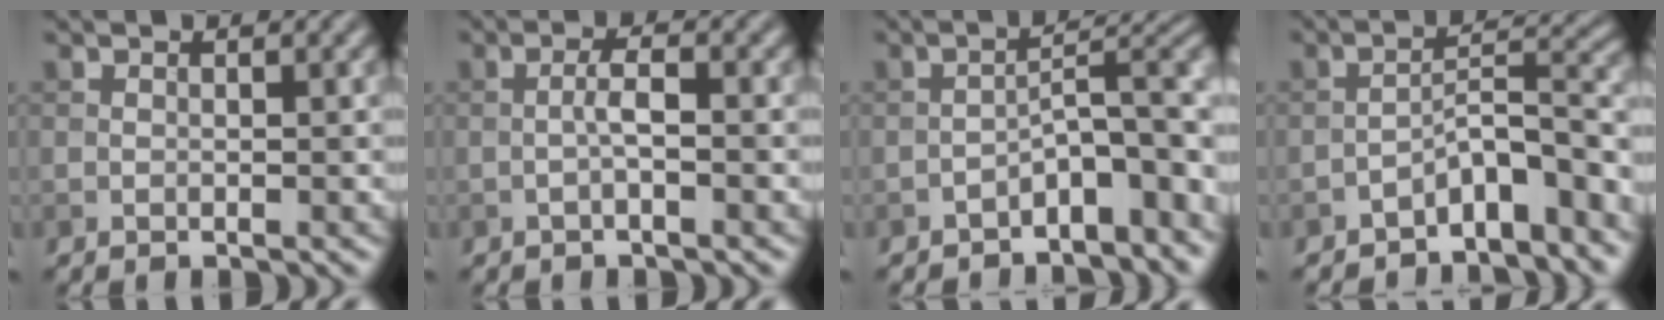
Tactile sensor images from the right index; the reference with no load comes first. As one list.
[{"total": 1.7, "force": [-0.5, 0.2, 1.6], "torque": [-0.033, 0.006, -0.012]}, {"total": 6.5, "force": [-3.6, 2.2, 4.9], "torque": [-0.061, 0.016, -0.061]}, {"total": 6.4, "force": [-4.5, 1.8, 4.1], "torque": [-0.052, 0.020, -0.076]}]